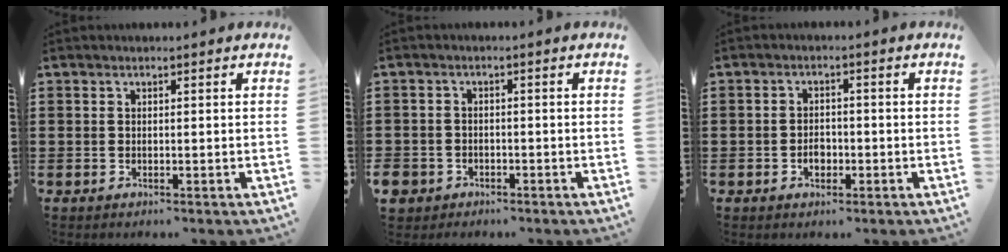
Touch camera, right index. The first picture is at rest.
{"total": 2.3, "force": [-1.9, 1.4, 0.1], "torque": [-0.014, -0.001, -0.044]}
{"total": 2.5, "force": [-0.9, 1.7, 1.5], "torque": [-0.022, -0.001, -0.021]}